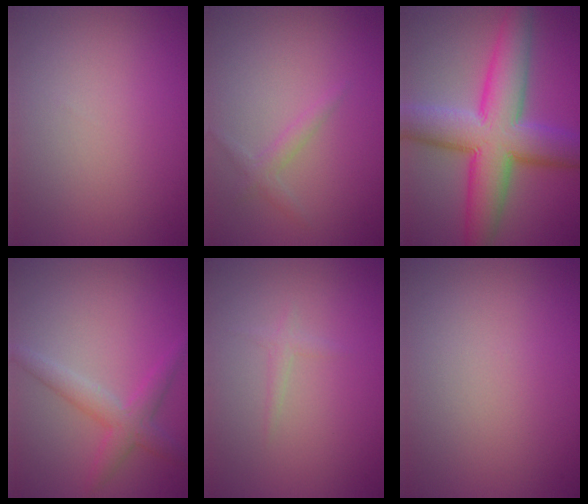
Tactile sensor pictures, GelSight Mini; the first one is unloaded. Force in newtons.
{"total": 1.4, "press": 1.4, "slide": 0.1}
{"total": 11.1, "press": 11.1, "slide": 0.3}
{"total": 3.0, "press": 3.0, "slide": 0.1}
{"total": 0.8, "press": 0.8, "slide": 0.1}
{"total": 0.0}